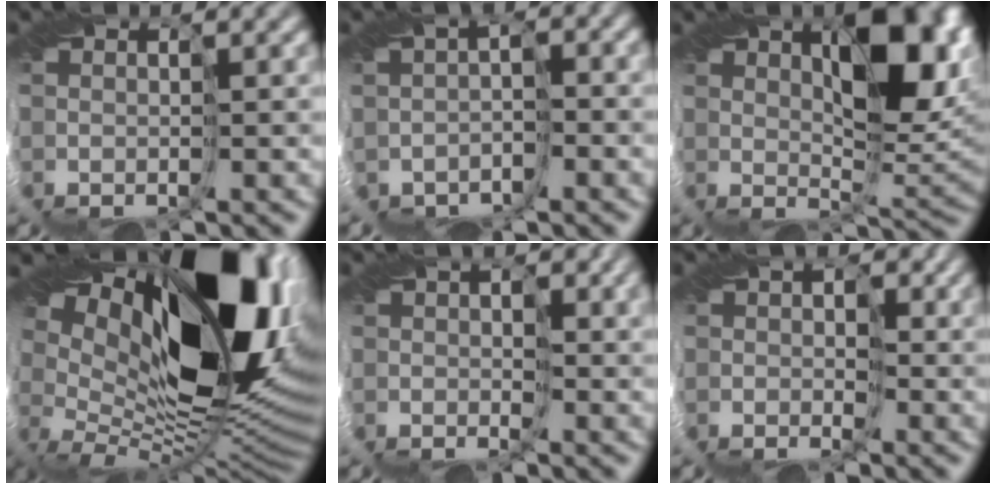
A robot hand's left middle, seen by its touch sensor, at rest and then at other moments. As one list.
[{"total": 2.7, "force": [-2.0, 1.5, 1.2], "torque": [-0.012, -0.004, -0.040]}, {"total": 9.4, "force": [2.4, 4.4, 7.9], "torque": [-0.114, -0.001, 0.035]}, {"total": 17.7, "force": [6.7, 8.3, 14.1], "torque": [-0.225, 0.017, 0.122]}, {"total": 1.0, "force": [-0.5, 0.7, 0.5], "torque": [-0.002, -0.003, -0.013]}, {"total": 1.6, "force": [-0.8, 1.4, 0.2], "torque": [0.004, -0.001, -0.019]}]